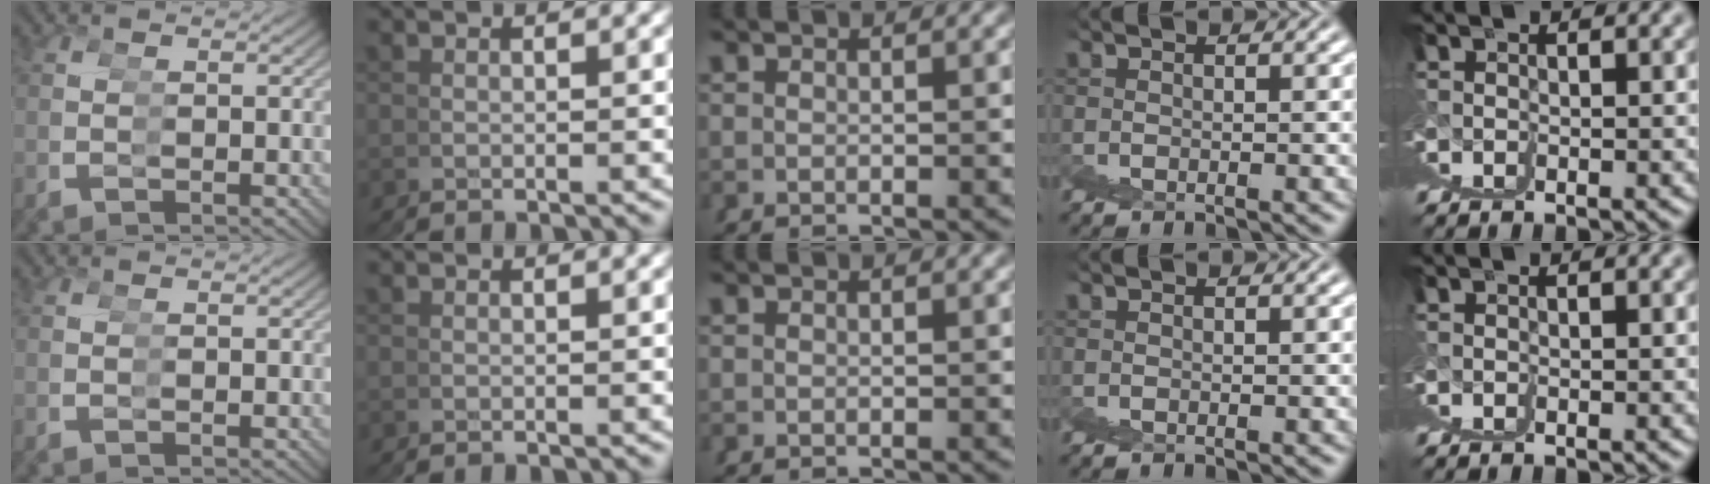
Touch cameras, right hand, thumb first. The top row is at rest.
{}